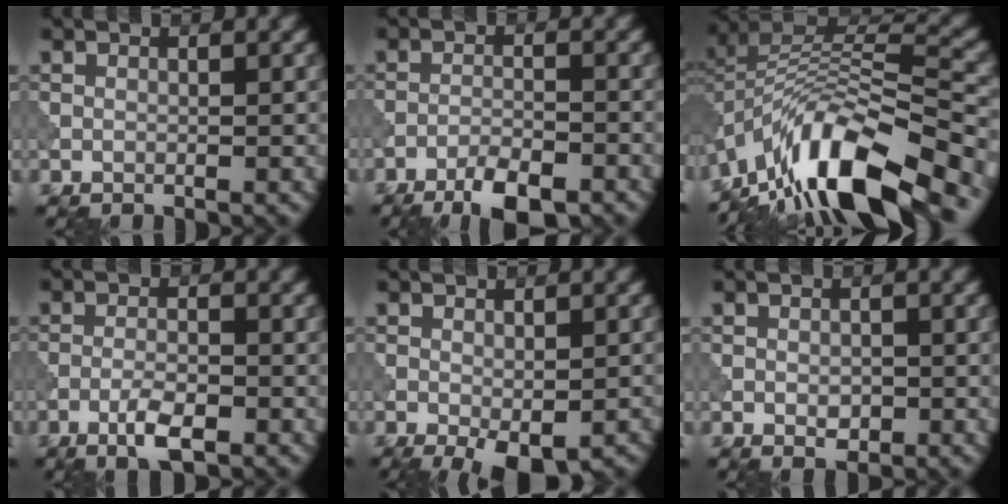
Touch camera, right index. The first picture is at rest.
{"total": 4.7, "force": [-3.4, 1.3, 2.9], "torque": [-0.050, 0.002, -0.060]}
{"total": 13.7, "force": [-8.6, 5.2, 9.3], "torque": [-0.173, 0.029, -0.154]}
{"total": 2.9, "force": [-1.6, 0.8, 2.3], "torque": [-0.049, 0.002, -0.034]}
{"total": 4.7, "force": [-2.1, 2.0, 3.7], "torque": [-0.056, -0.010, -0.025]}
{"total": 1.3, "force": [-0.3, 0.8, 0.9], "torque": [-0.015, 0.001, -0.007]}